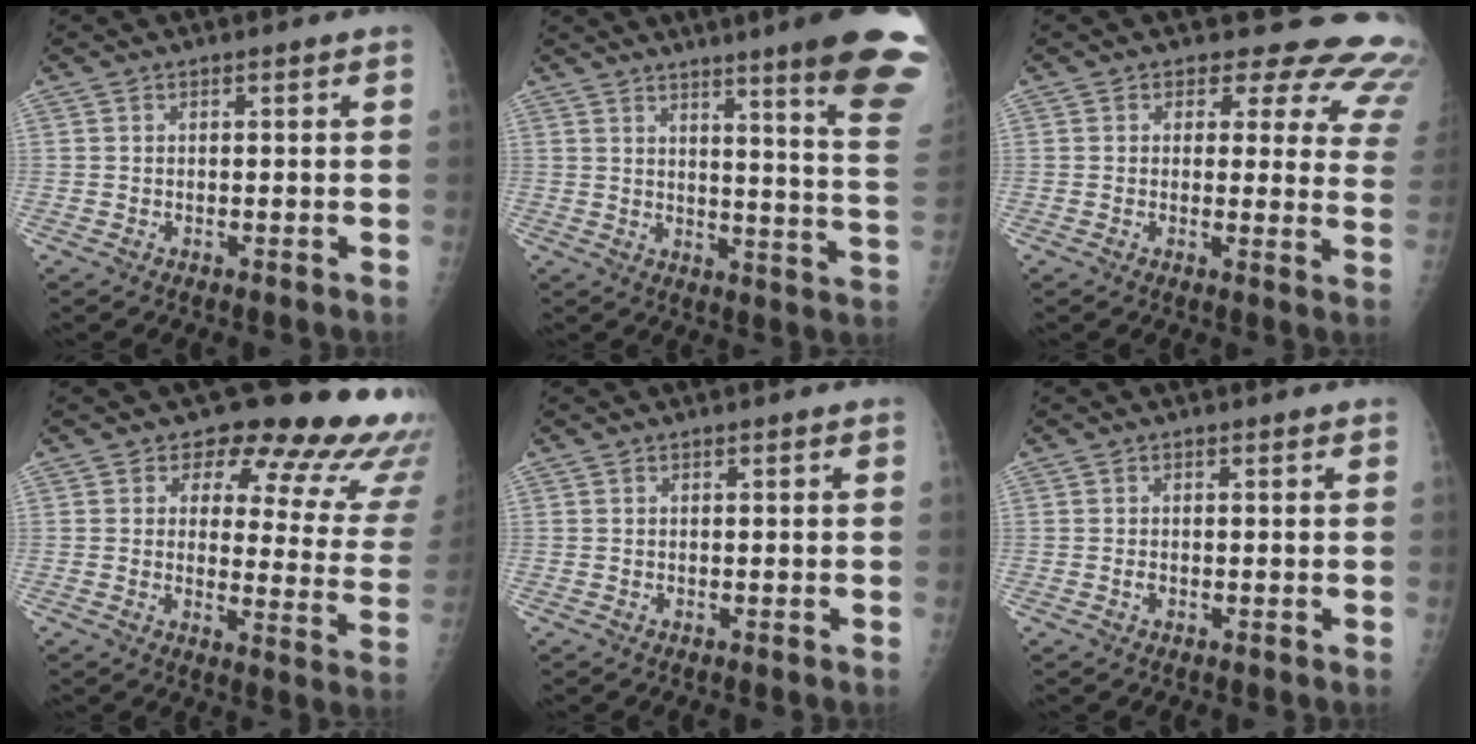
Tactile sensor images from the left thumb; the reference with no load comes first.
{"total": 21.6, "force": [14.5, 0.3, 16.0], "torque": [-0.189, -0.095, 0.179]}
{"total": 15.9, "force": [13.3, 7.1, 4.8], "torque": [-0.002, -0.086, 0.113]}
{"total": 20.1, "force": [16.1, 8.1, 8.9], "torque": [-0.052, -0.113, 0.169]}
{"total": 0.0}
{"total": 0.7, "force": [-0.1, 0.4, 0.5], "torque": [-0.008, 0.000, -0.004]}